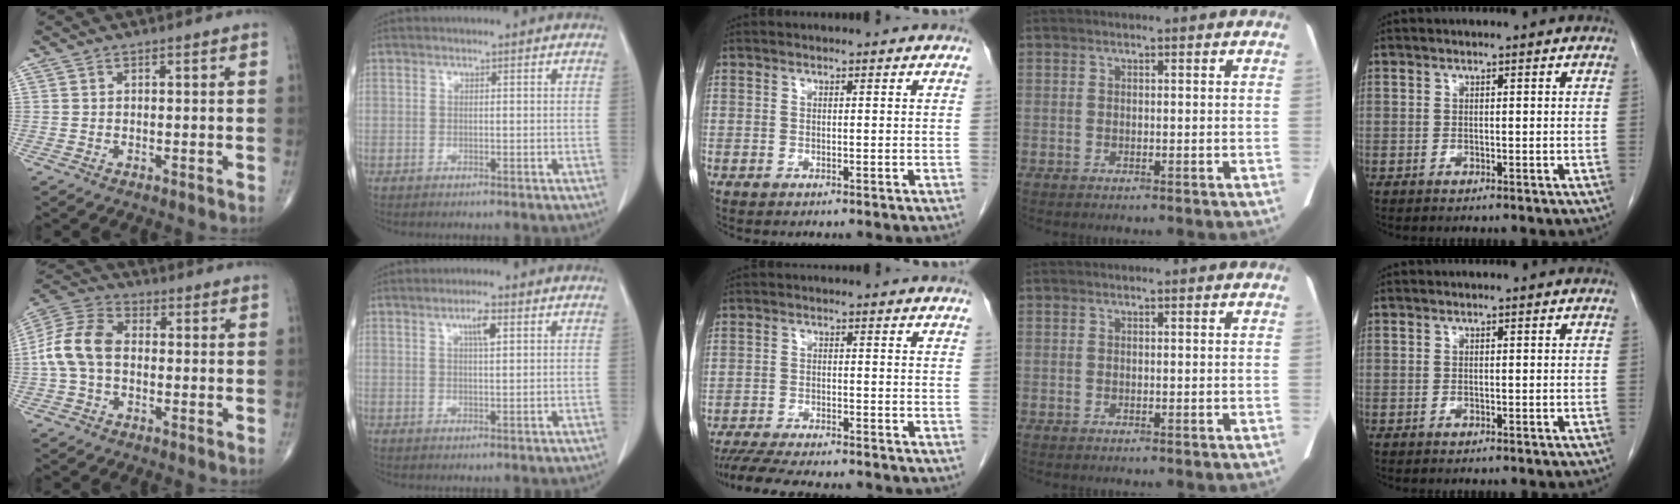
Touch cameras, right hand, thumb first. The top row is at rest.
{"thumb": {"total": 10.7, "force": [-0.8, 7.2, 7.9], "torque": [-0.159, 0.032, -0.028]}, "index": {"total": 3.0, "force": [1.3, 0.5, 2.6], "torque": [-0.051, -0.001, 0.022]}, "middle": {"total": 12.3, "force": [-10.9, 1.8, 5.3], "torque": [-0.079, -0.012, -0.158]}}